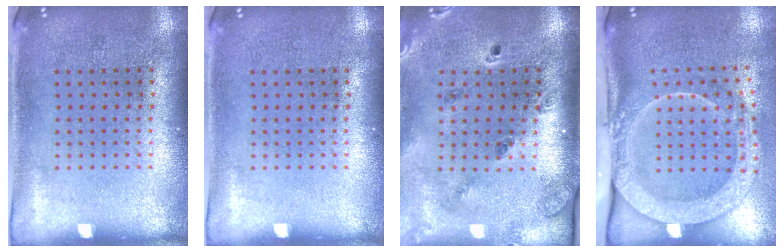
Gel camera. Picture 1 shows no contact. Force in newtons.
{"total": 0.0}
{"total": 1.6, "press": 1.5, "slide": 0.4}
{"total": 2.8, "press": 2.0, "slide": 1.9}